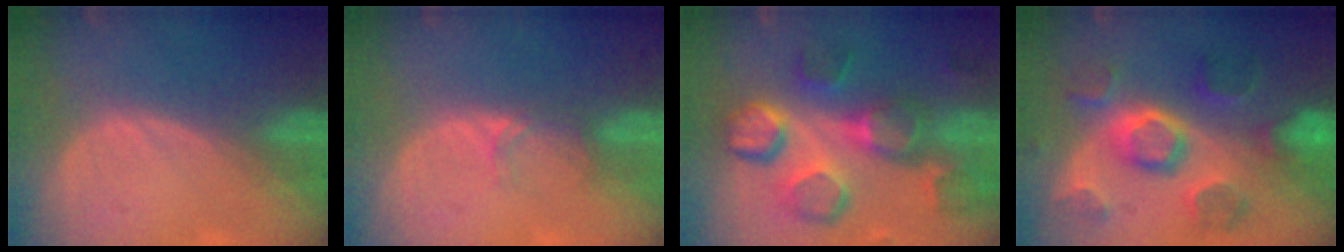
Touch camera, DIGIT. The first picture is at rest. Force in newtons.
{"total": 1.9, "press": 1.9, "slide": 0.3}
{"total": 11.4, "press": 10.8, "slide": 3.6}
{"total": 10.7, "press": 9.7, "slide": 4.4}